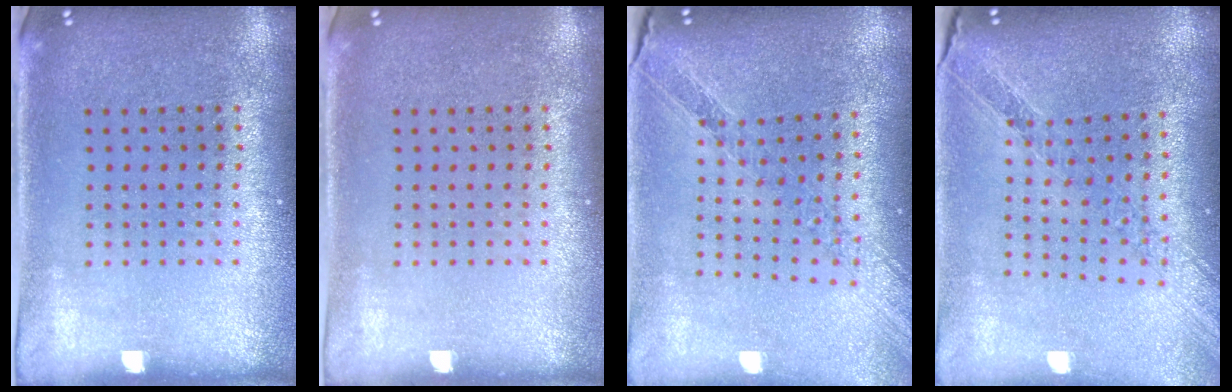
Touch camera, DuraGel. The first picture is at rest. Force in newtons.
{"total": 0.0}
{"total": 1.0, "press": 1.0, "slide": 0.2}
{"total": 1.0, "press": 1.0, "slide": 0.2}